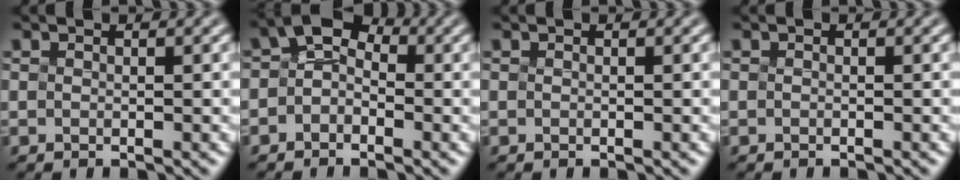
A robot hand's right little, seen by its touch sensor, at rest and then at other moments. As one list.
[{"total": 2.8, "force": [-0.3, 1.9, 2.1], "torque": [-0.033, 0.016, -0.006]}, {"total": 0.0}, {"total": 0.7, "force": [-0.7, -0.2, -0.1], "torque": [0.002, -0.006, -0.007]}]